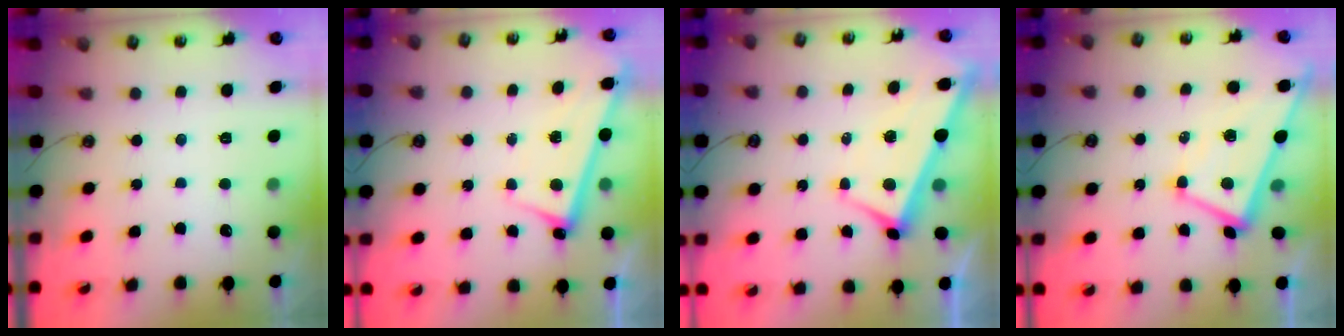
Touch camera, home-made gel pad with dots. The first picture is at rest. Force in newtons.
{"total": 2.8, "press": 2.7, "slide": 0.5}
{"total": 2.5, "press": 2.4, "slide": 0.9}
{"total": 2.1, "press": 2.0, "slide": 0.7}